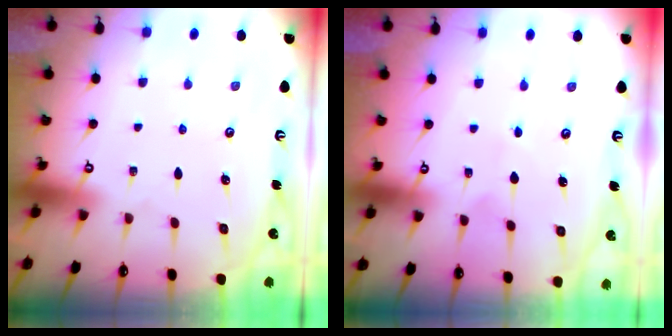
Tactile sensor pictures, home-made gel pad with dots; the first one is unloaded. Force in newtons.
{"total": 2.2, "press": 2.2, "slide": 0.2}